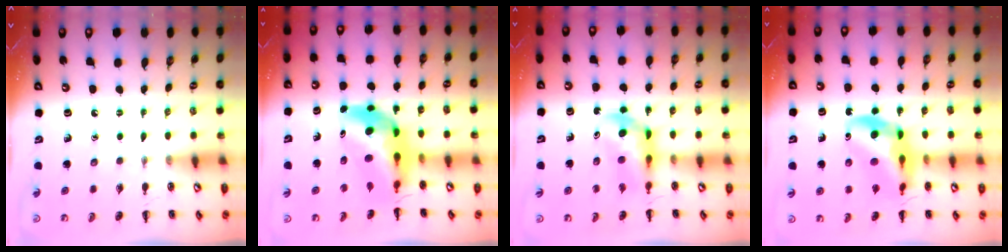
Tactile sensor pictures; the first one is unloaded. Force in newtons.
{"total": 9.9, "press": 9.4, "slide": 3.3}
{"total": 6.1, "press": 6.0, "slide": 1.3}
{"total": 11.7, "press": 11.3, "slide": 3.0}